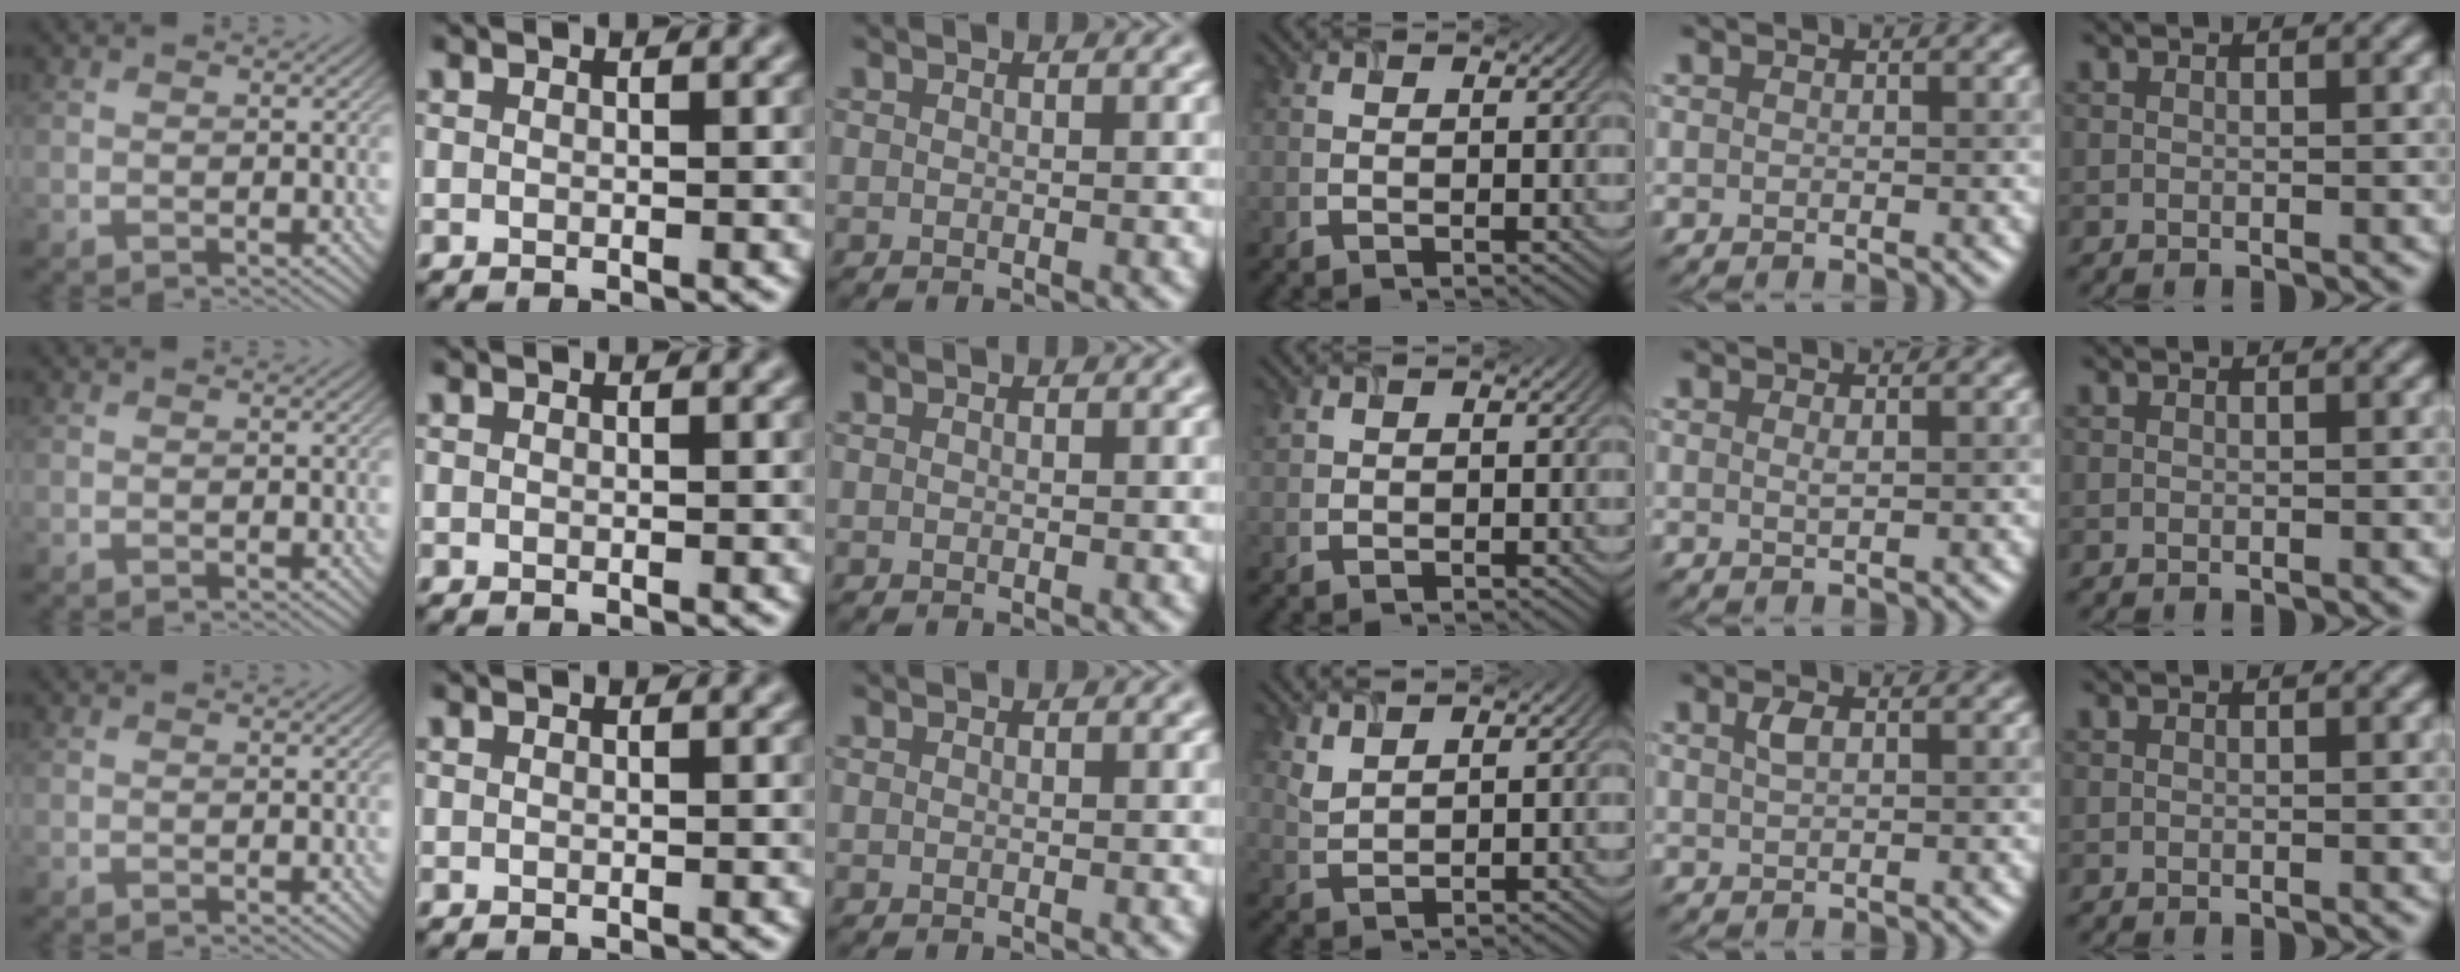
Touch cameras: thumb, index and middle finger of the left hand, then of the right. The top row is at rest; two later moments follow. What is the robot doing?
{"motion": "insert", "object": "airpods case & airpods"}